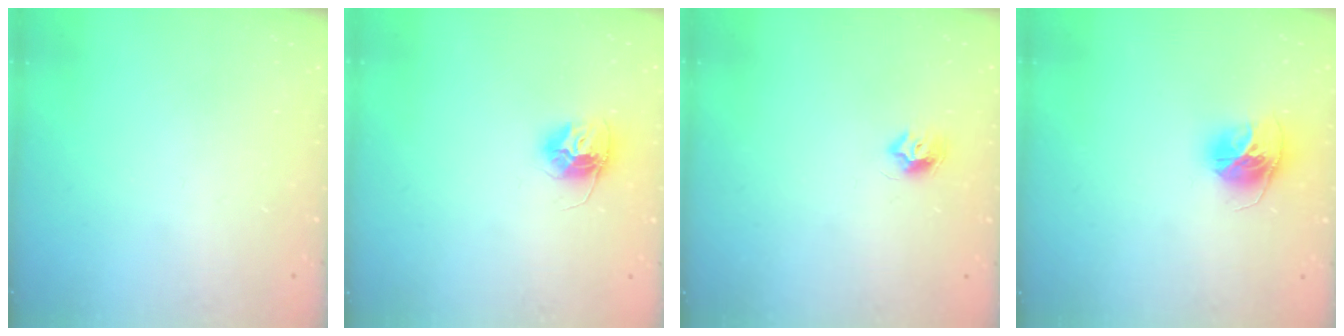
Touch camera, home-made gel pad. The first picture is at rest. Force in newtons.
{"total": 11.4, "press": 11.4, "slide": 0.9}
{"total": 7.1, "press": 7.1, "slide": 0.5}
{"total": 12.0, "press": 12.0, "slide": 1.2}